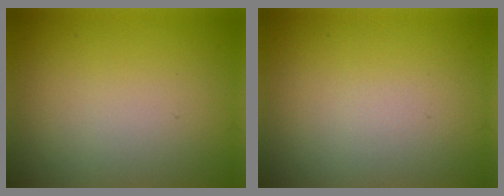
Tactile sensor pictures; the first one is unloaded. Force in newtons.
{"total": 0.0}